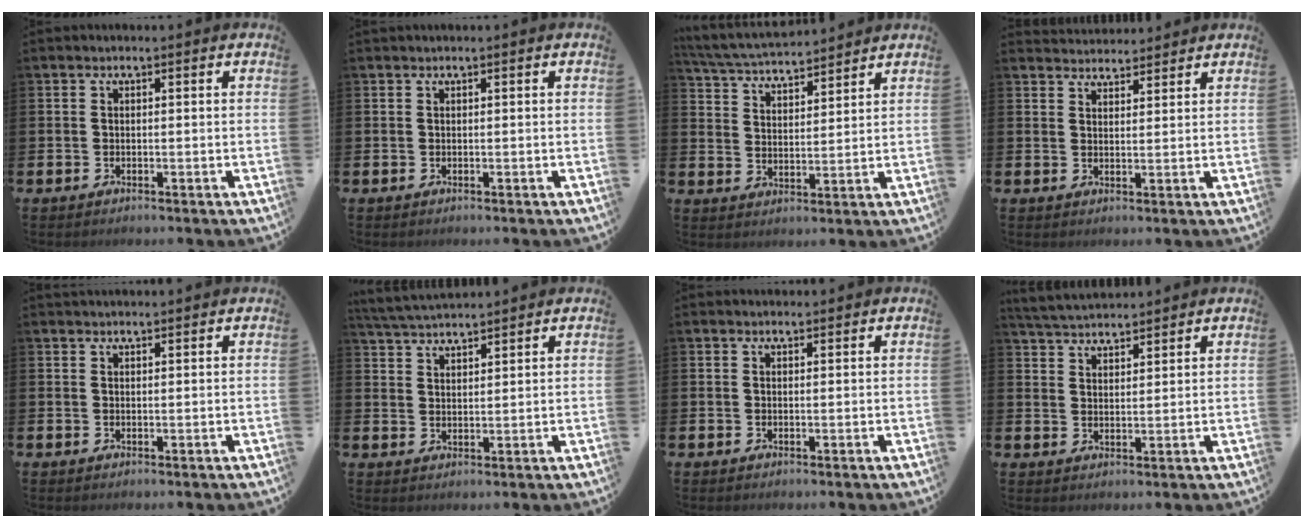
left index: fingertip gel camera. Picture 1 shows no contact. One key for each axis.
{"total": 0.0}
{"total": 5.1, "fx": 5.0, "fy": 0.6, "fz": 0.7, "tx": -0.035, "ty": -0.033, "tz": 0.088}
{"total": 3.2, "fx": 3.1, "fy": 0.7, "fz": -0.2, "tx": 0.002, "ty": -0.014, "tz": 0.056}
{"total": 1.4, "fx": 1.4, "fy": 0.0, "fz": 0.1, "tx": 0.006, "ty": -0.005, "tz": 0.024}
{"total": 4.1, "fx": 4.0, "fy": 0.3, "fz": 0.3, "tx": -0.021, "ty": -0.019, "tz": 0.073}
{"total": 1.0, "fx": 1.0, "fy": 0.2, "fz": 0.1, "tx": 0.011, "ty": -0.003, "tz": 0.016}
{"total": 4.2, "fx": 4.2, "fy": 0.6, "fz": 0.2, "tx": -0.020, "ty": -0.021, "tz": 0.076}